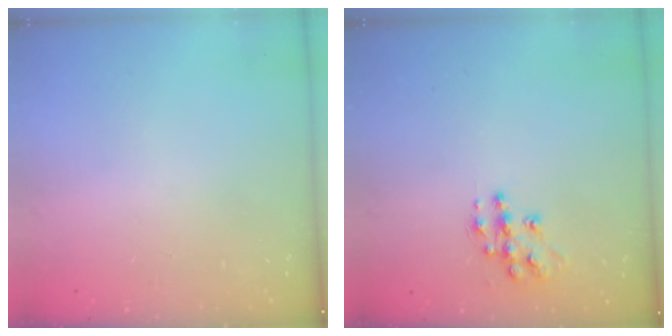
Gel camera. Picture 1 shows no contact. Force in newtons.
{"total": 11.4, "press": 11.4, "slide": 0.8}